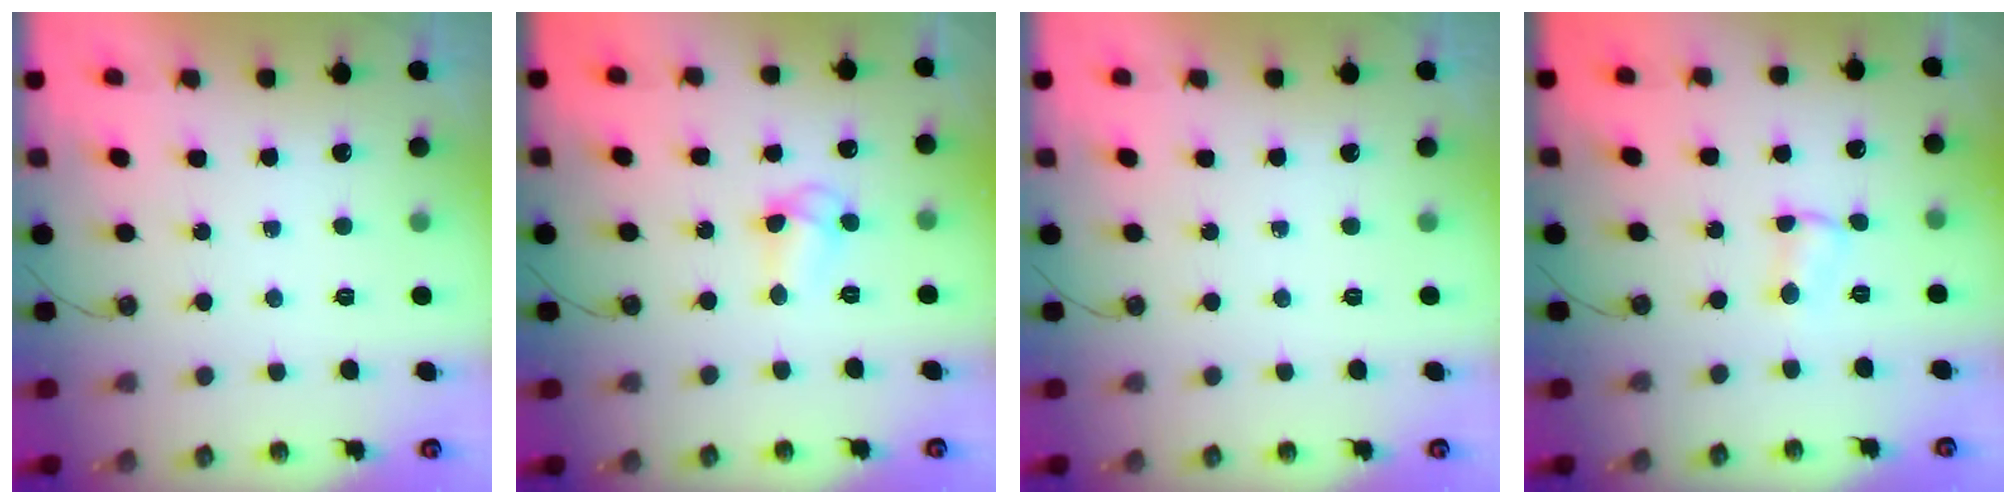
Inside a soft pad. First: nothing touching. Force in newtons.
{"total": 7.3, "press": 7.3, "slide": 0.5}
{"total": 0.0}
{"total": 2.5, "press": 2.5, "slide": 0.4}